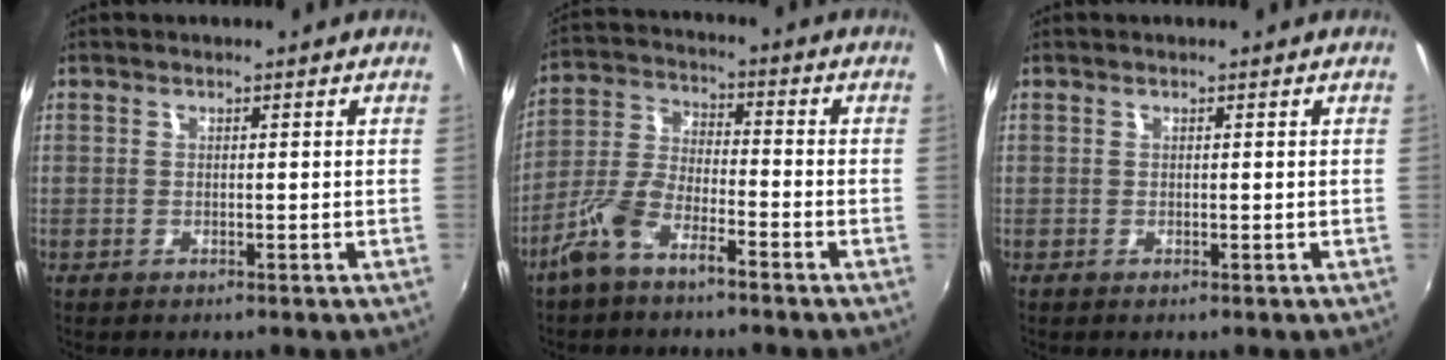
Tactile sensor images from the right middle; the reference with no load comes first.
{"total": 8.4, "force": [-5.7, 2.7, 5.5], "torque": [-0.126, 0.006, -0.112]}
{"total": 0.0}